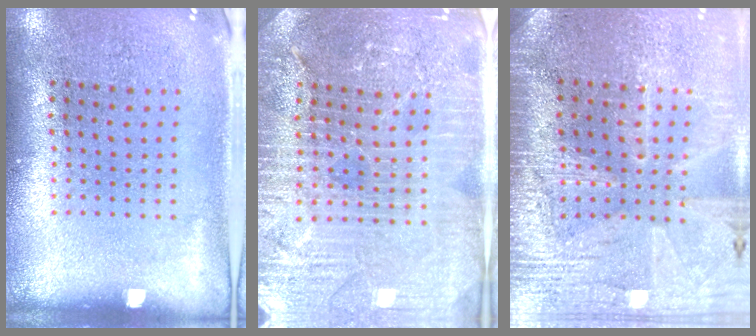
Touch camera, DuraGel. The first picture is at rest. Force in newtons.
{"total": 4.4, "press": 4.2, "slide": 1.5}
{"total": 3.4, "press": 3.2, "slide": 1.2}